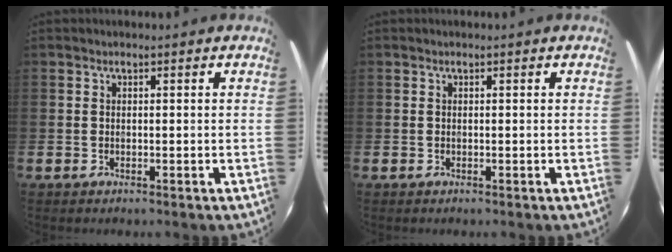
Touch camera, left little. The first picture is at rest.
{"total": 0.0}